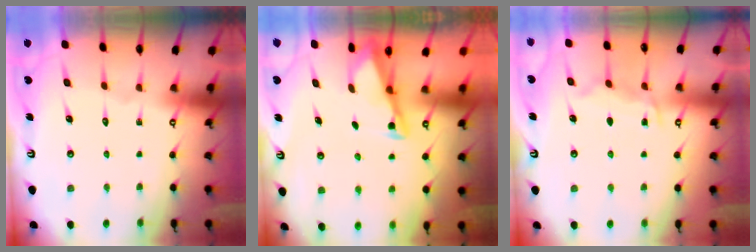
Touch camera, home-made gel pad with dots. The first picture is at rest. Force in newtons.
{"total": 2.8, "press": 2.8, "slide": 0.4}
{"total": 7.1, "press": 7.1, "slide": 0.8}